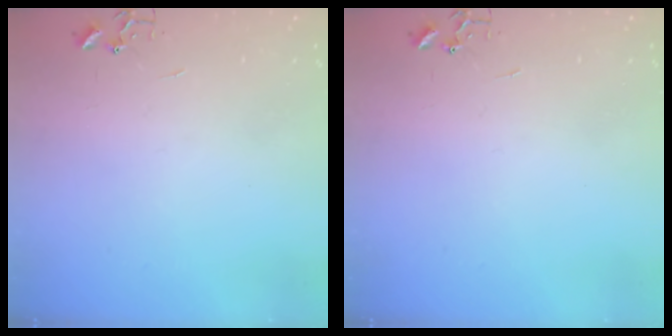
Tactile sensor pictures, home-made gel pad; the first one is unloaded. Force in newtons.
{"total": 0.0}